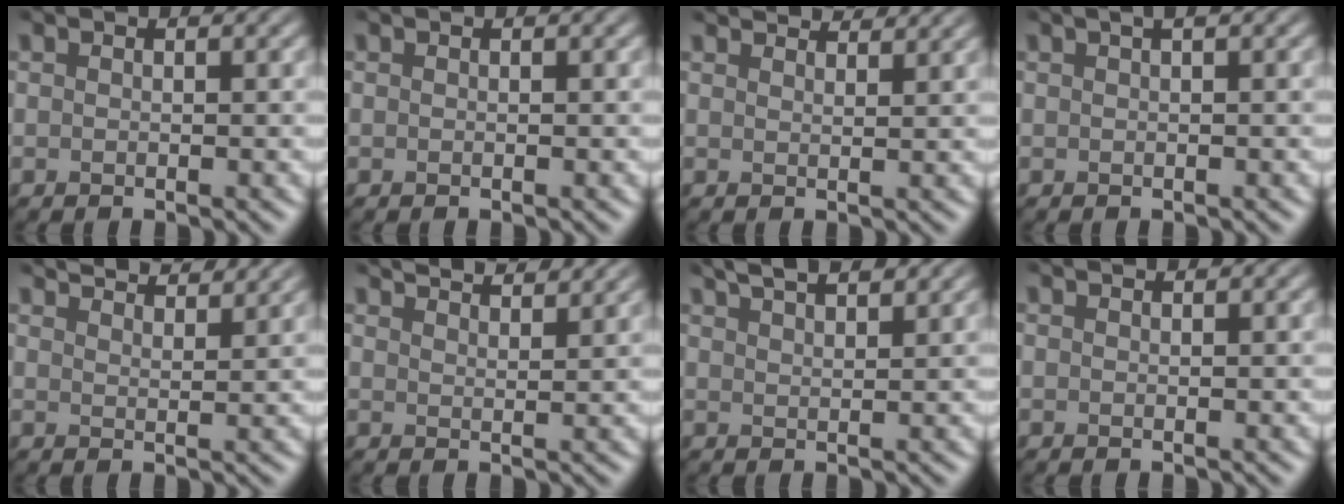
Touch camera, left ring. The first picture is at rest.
{"total": 0.0}
{"total": 3.9, "force": [3.7, 0.5, 1.1], "torque": [-0.016, 0.002, 0.046]}
{"total": 1.6, "force": [0.7, 0.4, 1.3], "torque": [-0.015, 0.010, 0.007]}
{"total": 5.2, "force": [4.8, 0.8, 1.8], "torque": [-0.017, 0.010, 0.052]}
{"total": 5.2, "force": [4.6, 1.1, 2.1], "torque": [-0.014, 0.020, 0.041]}
{"total": 5.3, "force": [4.1, 1.6, 3.0], "torque": [-0.028, 0.024, 0.039]}
{"total": 0.9, "force": [0.9, 0.1, 0.2], "torque": [-0.007, -0.003, 0.009]}